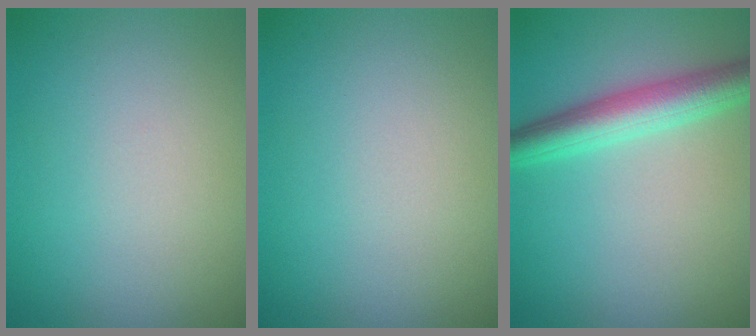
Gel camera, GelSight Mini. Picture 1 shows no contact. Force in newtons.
{"total": 0.0}
{"total": 4.7, "press": 4.7, "slide": 0.1}